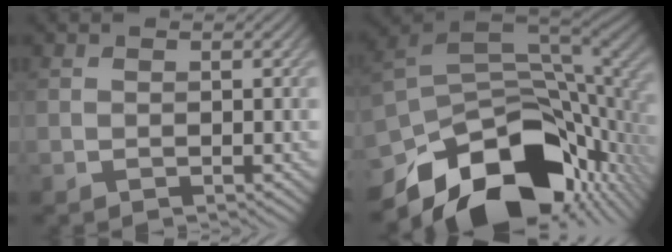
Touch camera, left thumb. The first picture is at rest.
{"total": 16.7, "force": [-9.1, 8.9, 10.9], "torque": [-0.189, -0.036, -0.141]}